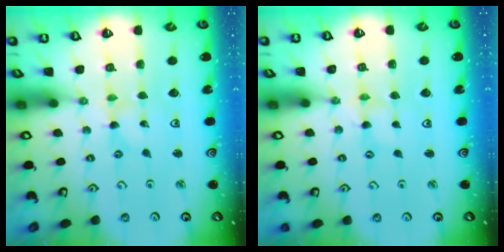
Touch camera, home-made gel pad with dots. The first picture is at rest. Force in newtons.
{"total": 1.2, "press": 1.1, "slide": 0.2}